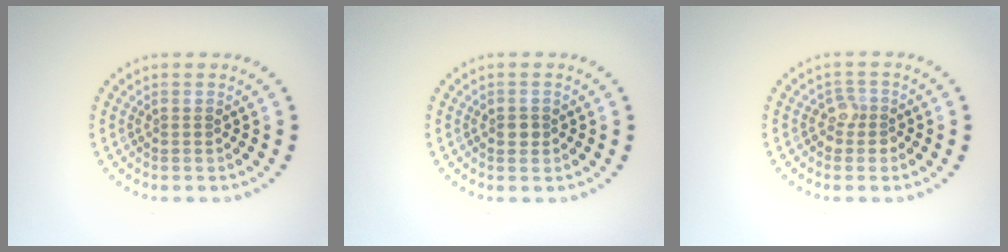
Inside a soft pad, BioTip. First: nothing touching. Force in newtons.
{"total": 1.1, "press": 1.1, "slide": 0.3}
{"total": 1.6, "press": 1.3, "slide": 0.9}